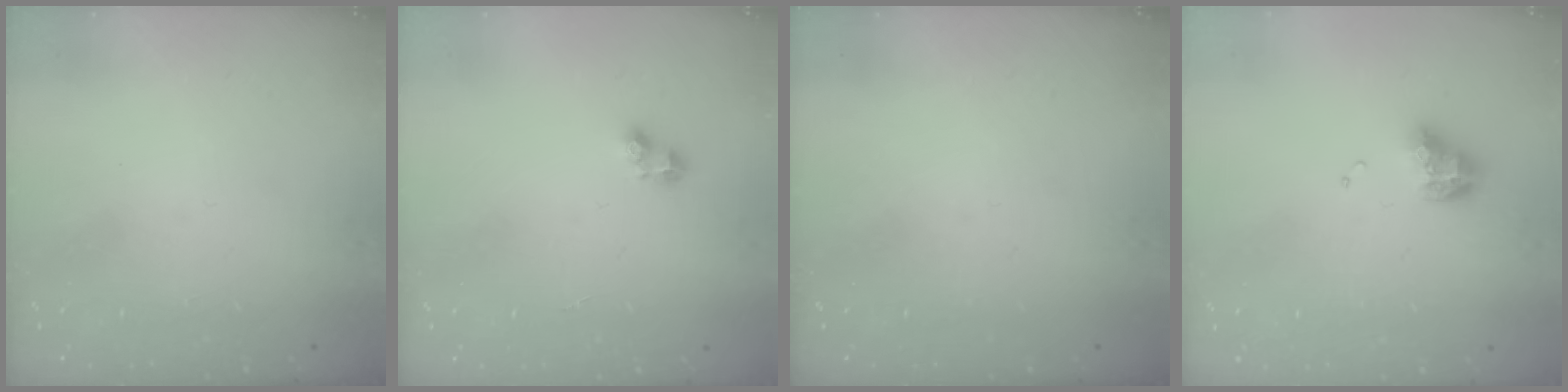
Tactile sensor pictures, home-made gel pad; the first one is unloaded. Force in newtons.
{"total": 2.5, "press": 2.5, "slide": 0.2}
{"total": 0.0}
{"total": 10.1, "press": 10.1, "slide": 1.0}